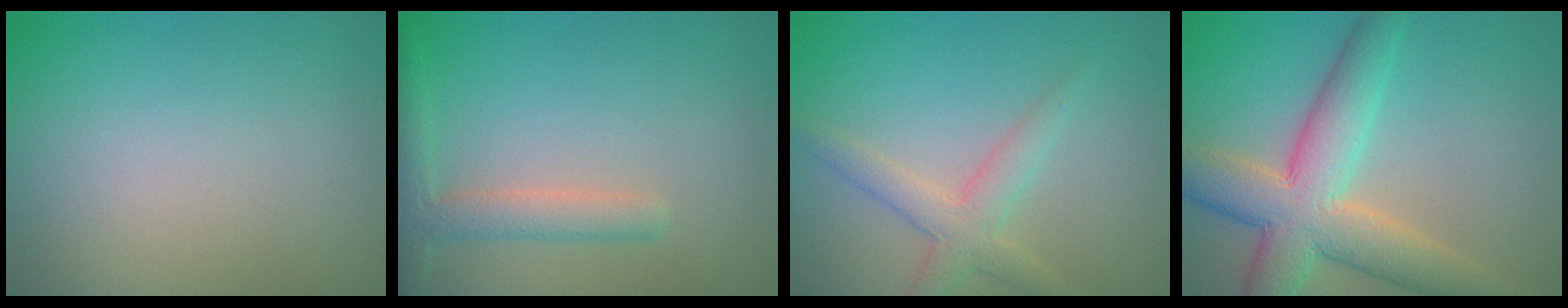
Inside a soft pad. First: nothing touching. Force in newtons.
{"total": 3.0, "press": 3.0, "slide": 0.1}
{"total": 3.0, "press": 3.0, "slide": 0.1}
{"total": 8.0, "press": 8.0, "slide": 0.5}